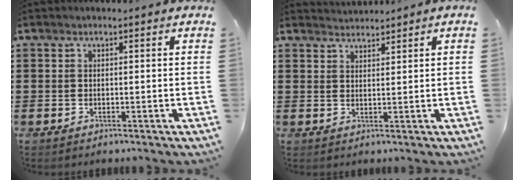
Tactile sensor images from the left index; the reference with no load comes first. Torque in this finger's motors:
{"motor_torque": [1.04, -1.09, 0.30, 0.07]}